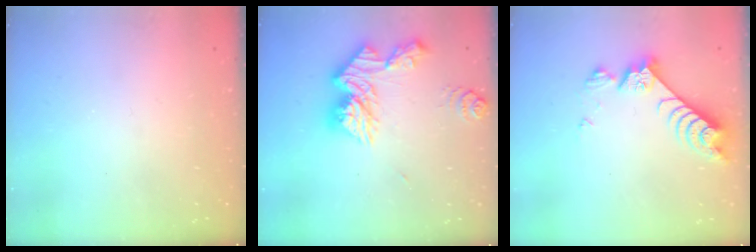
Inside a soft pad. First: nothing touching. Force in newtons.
{"total": 15.0, "press": 14.9, "slide": 1.4}
{"total": 8.2, "press": 8.1, "slide": 0.6}